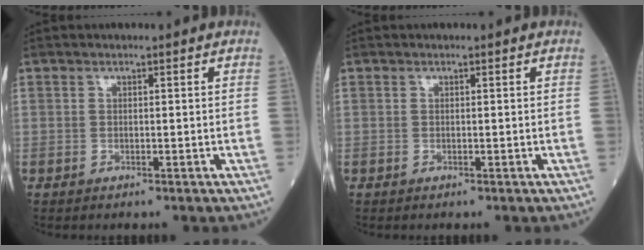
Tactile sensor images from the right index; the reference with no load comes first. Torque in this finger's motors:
{"motor_torque": [0.01, 0.00, 0.00, 0.00]}